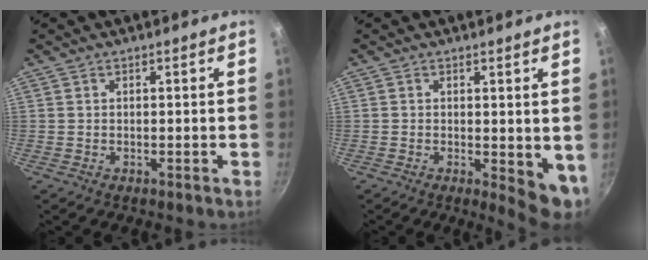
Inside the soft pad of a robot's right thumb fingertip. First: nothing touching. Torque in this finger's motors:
{"motor_torque": [-0.61, 0.32, 0.71, -0.09, 0.01]}